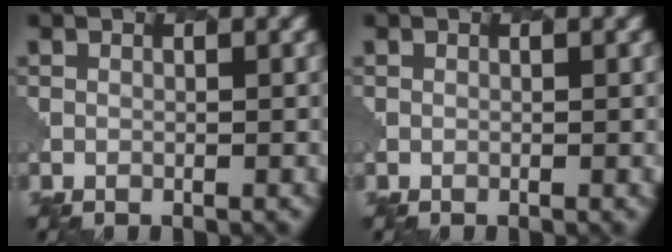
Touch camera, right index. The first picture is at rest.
{"total": 0.0}